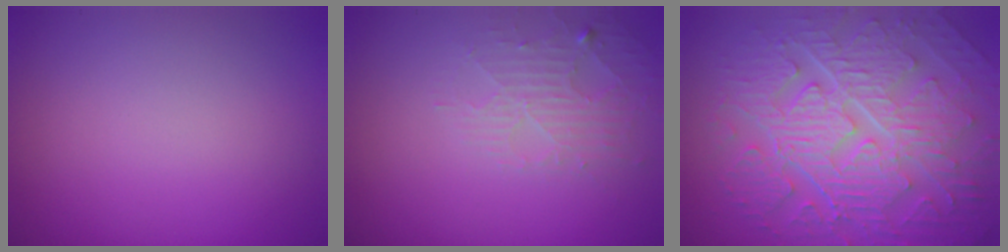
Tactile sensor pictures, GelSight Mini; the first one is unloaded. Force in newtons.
{"total": 2.6, "press": 2.6, "slide": 0.4}
{"total": 10.2, "press": 7.0, "slide": 7.5}